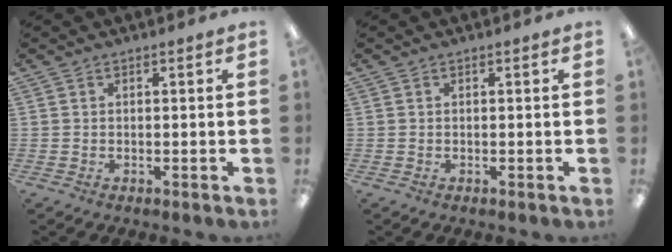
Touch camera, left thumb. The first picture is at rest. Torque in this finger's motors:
{"motor_torque": [0.00, 0.00, 0.12, -0.12, 0.00]}